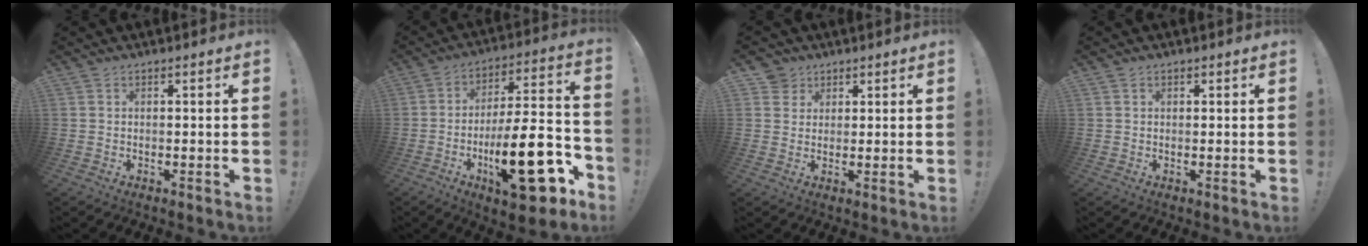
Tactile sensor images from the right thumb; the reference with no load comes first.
{"total": 25.4, "force": [-9.3, 8.7, 22.0], "torque": [-0.354, 0.055, -0.145]}
{"total": 4.3, "force": [2.5, 3.4, 0.5], "torque": [-0.008, -0.009, 0.048]}
{"total": 0.7, "force": [0.5, 0.5, 0.2], "torque": [-0.003, 0.001, 0.009]}